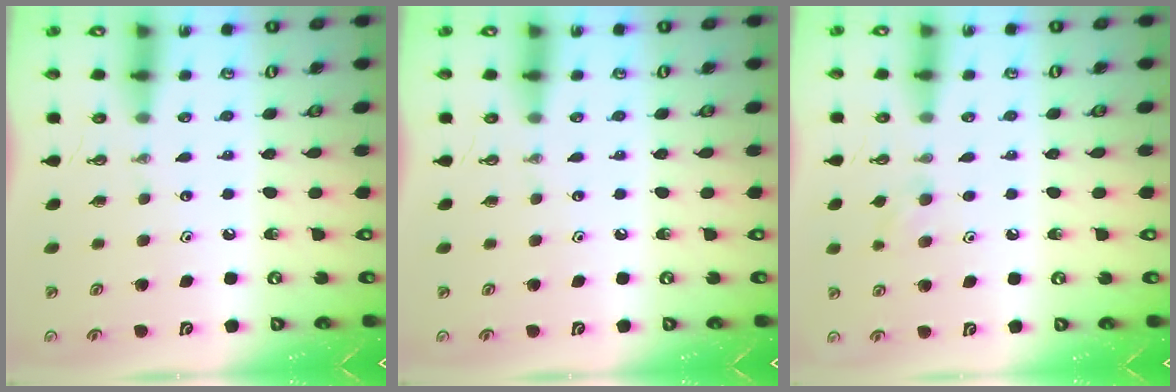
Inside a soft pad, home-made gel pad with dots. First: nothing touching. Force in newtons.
{"total": 0.0}
{"total": 5.3, "press": 5.2, "slide": 1.1}